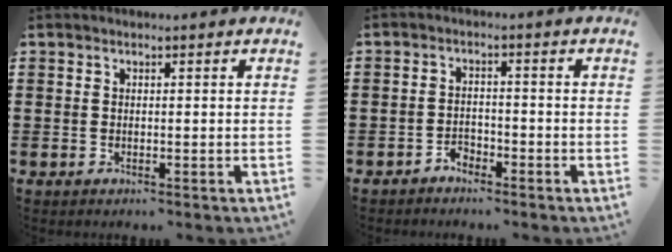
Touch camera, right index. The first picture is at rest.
{"total": 2.1, "force": [-1.9, 0.8, 0.1], "torque": [-0.009, 0.004, -0.041]}